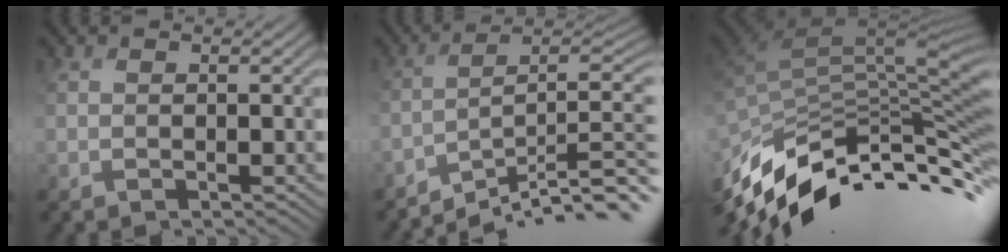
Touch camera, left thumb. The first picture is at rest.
{"total": 10.1, "force": [-8.0, 1.6, 6.0], "torque": [-0.089, 0.005, -0.116]}
{"total": 11.9, "force": [-6.4, 4.6, 8.9], "torque": [-0.210, -0.011, -0.103]}